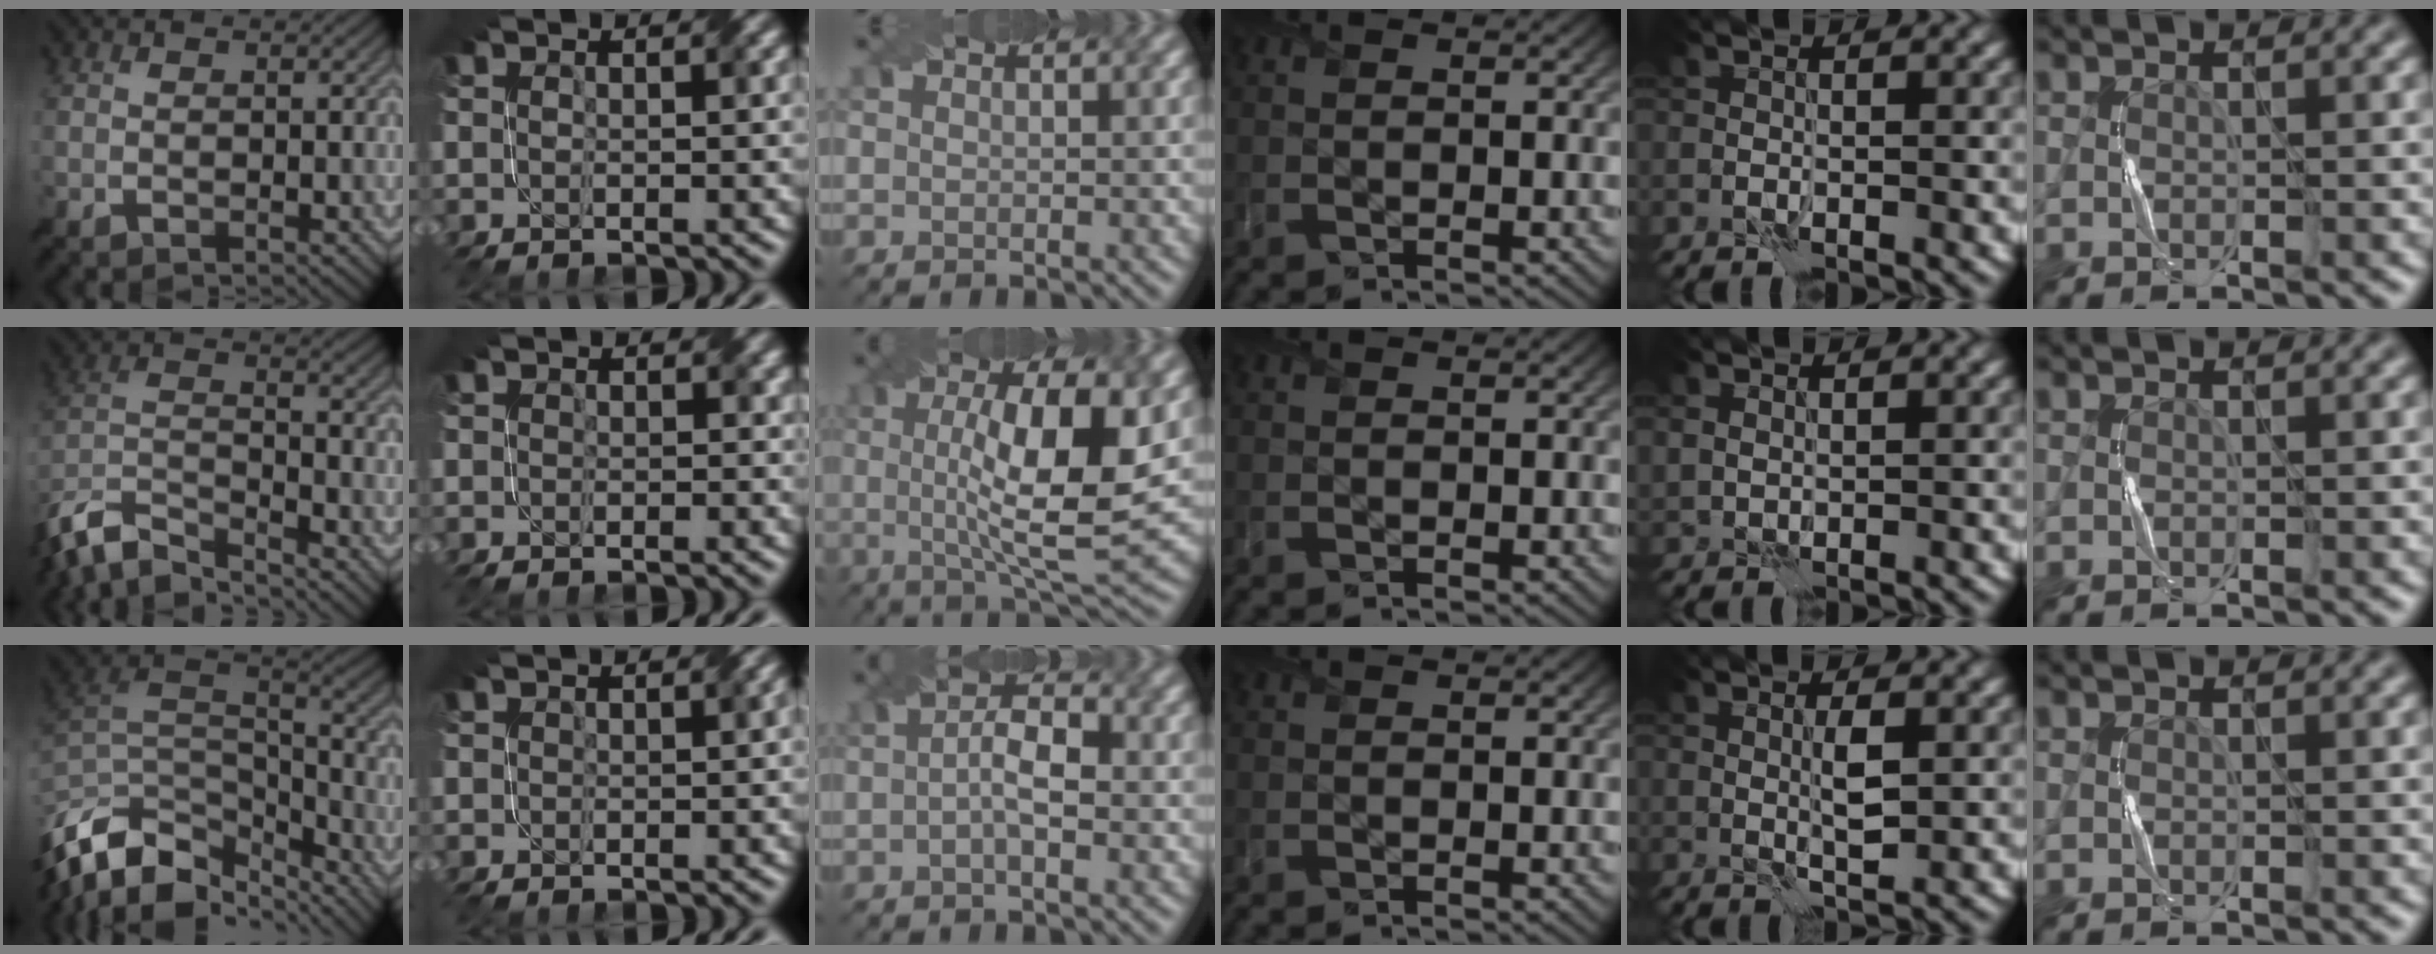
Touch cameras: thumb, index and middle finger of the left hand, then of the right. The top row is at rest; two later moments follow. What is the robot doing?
{"motion": "twist", "object": "screw"}